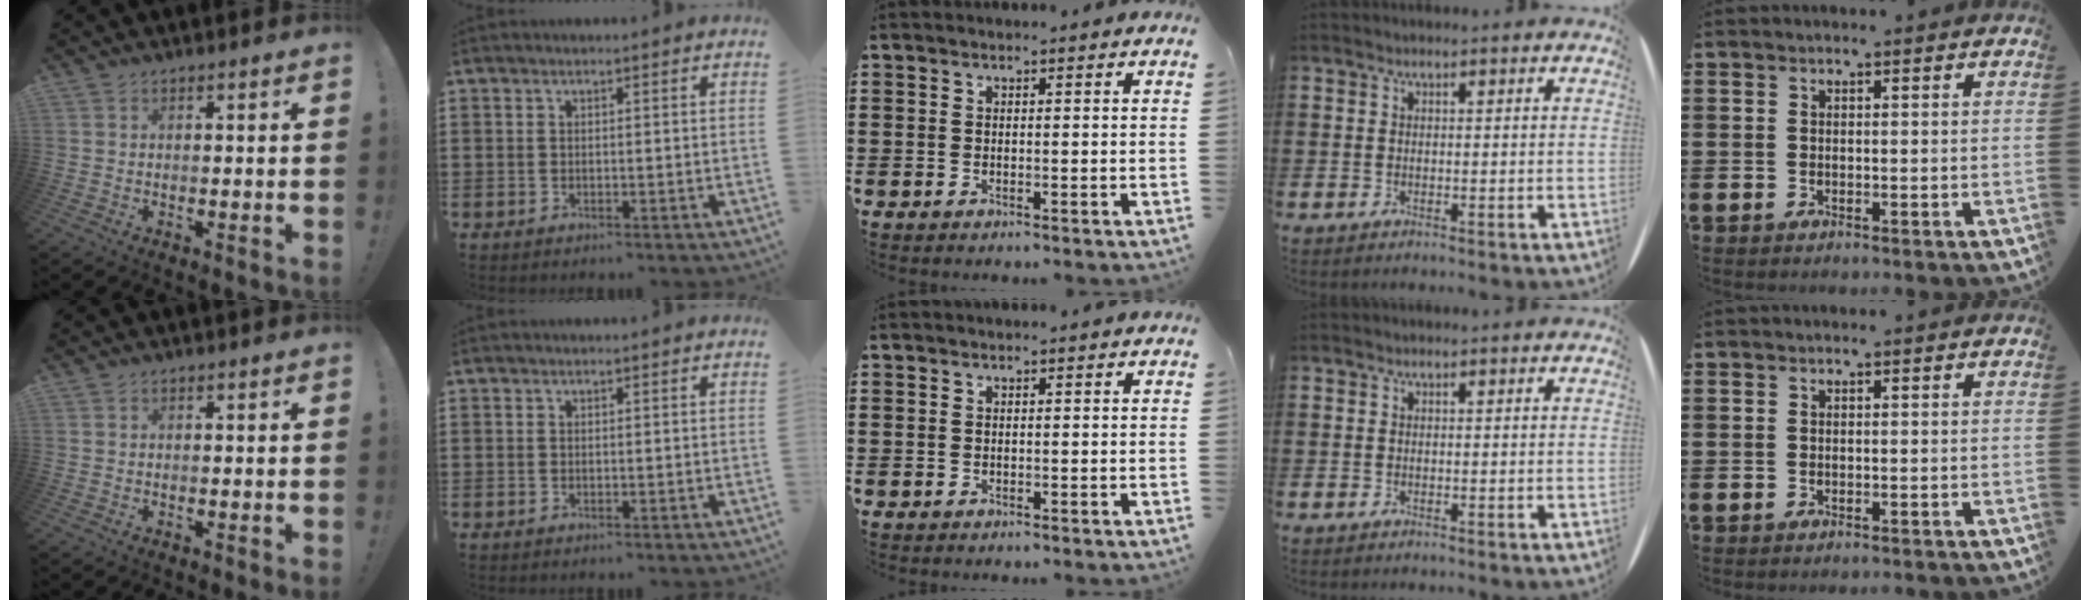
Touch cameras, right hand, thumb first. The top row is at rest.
{}